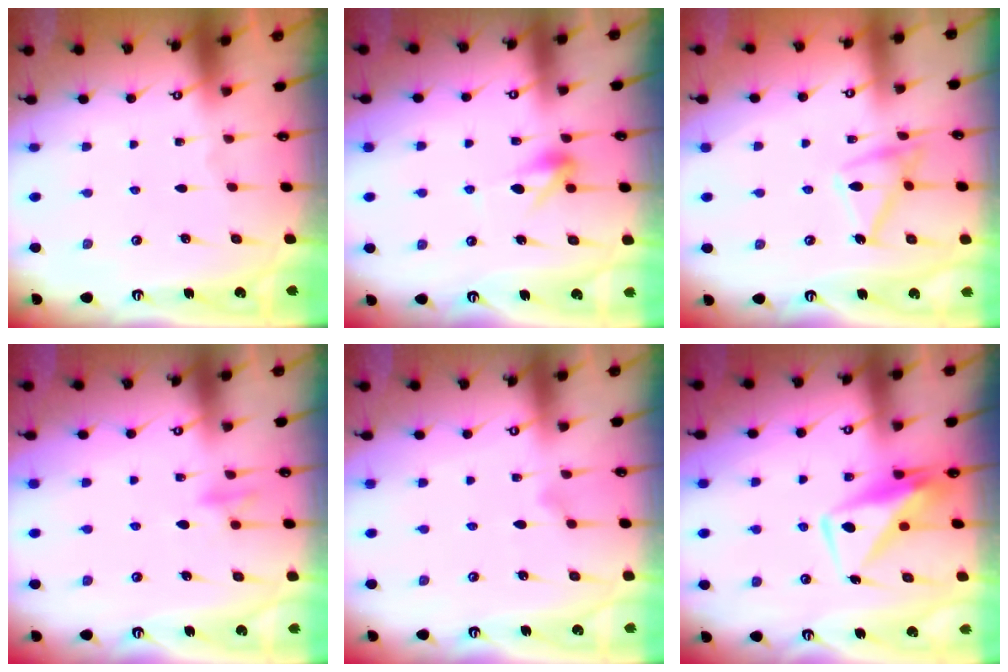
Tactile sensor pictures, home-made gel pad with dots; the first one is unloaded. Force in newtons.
{"total": 7.2, "press": 7.2, "slide": 0.6}
{"total": 15.0, "press": 15.0, "slide": 0.4}
{"total": 10.1, "press": 10.0, "slide": 1.7}
{"total": 8.5, "press": 8.4, "slide": 0.5}
{"total": 7.5, "press": 7.5, "slide": 0.9}